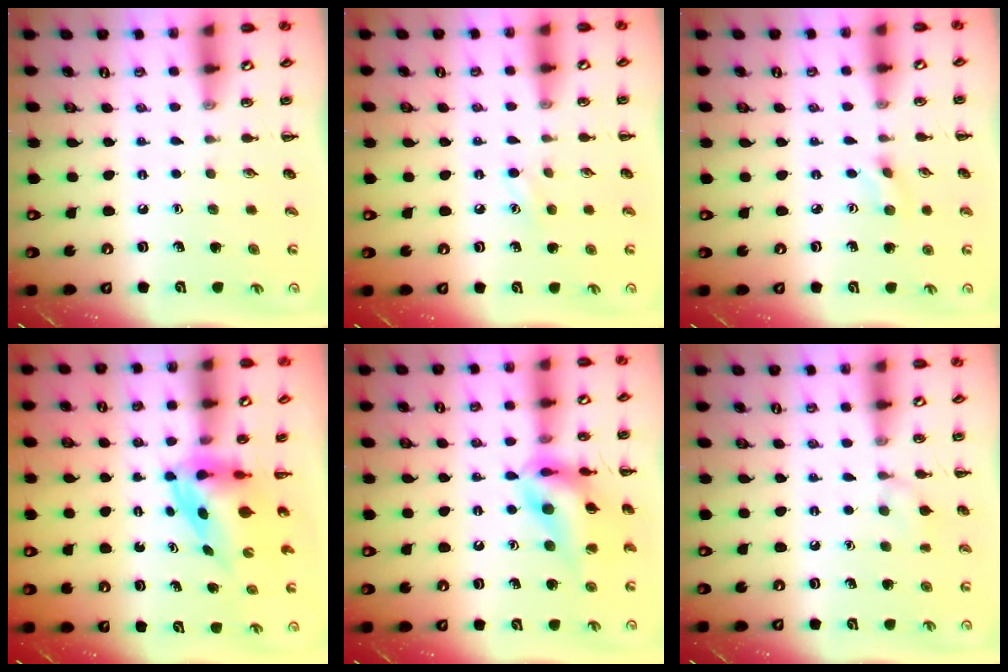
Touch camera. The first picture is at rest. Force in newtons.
{"total": 2.4, "press": 2.3, "slide": 0.8}
{"total": 1.7, "press": 1.6, "slide": 0.7}
{"total": 3.7, "press": 3.6, "slide": 0.9}
{"total": 18.0, "press": 17.8, "slide": 2.9}
{"total": 7.6, "press": 7.3, "slide": 2.1}